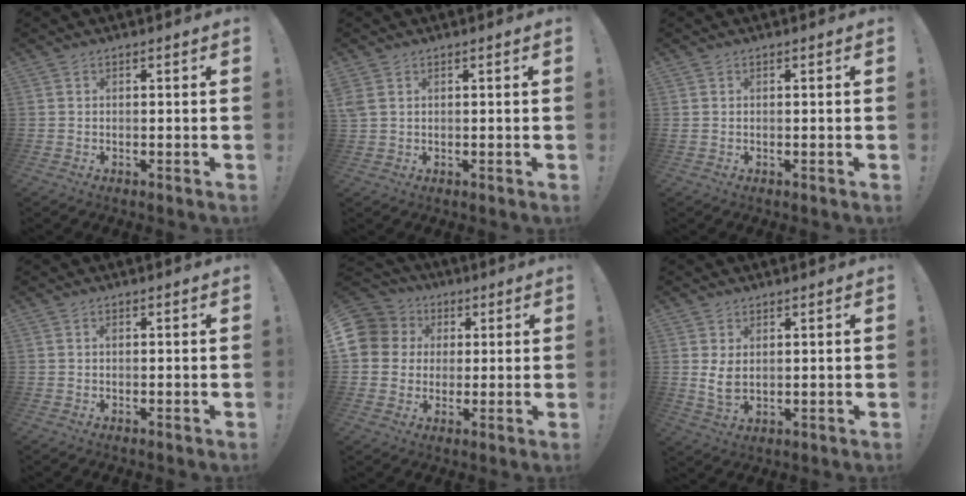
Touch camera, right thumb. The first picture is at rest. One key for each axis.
{"total": 2.6, "fx": 1.0, "fy": 1.4, "fz": 2.0, "tx": -0.048, "ty": 0.001, "tz": 0.020}
{"total": 0.0}
{"total": 0.0}
{"total": 10.7, "fx": 1.9, "fy": 9.8, "fz": 3.7, "tx": -0.073, "ty": -0.002, "tz": 0.039}
{"total": 5.3, "fx": 1.7, "fy": 3.0, "fz": 4.0, "tx": -0.060, "ty": -0.013, "tz": 0.032}